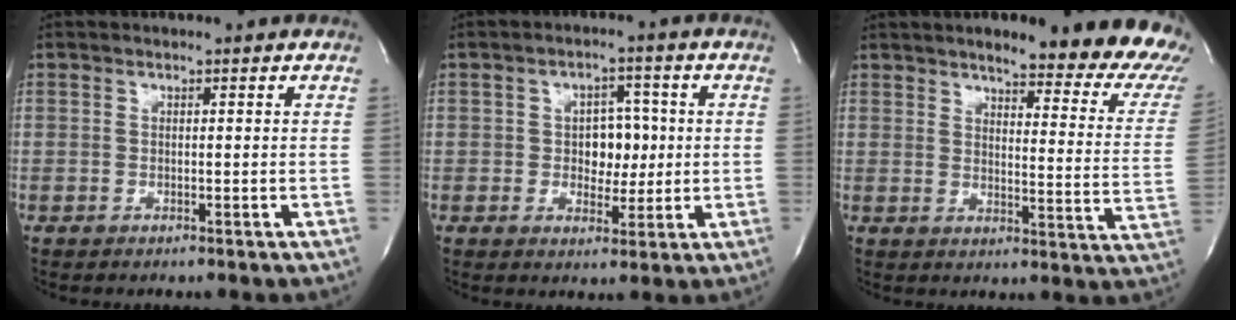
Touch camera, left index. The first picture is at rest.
{"total": 5.6, "force": [0.2, 3.8, 4.0], "torque": [-0.053, 0.014, 0.006]}
{"total": 21.6, "force": [18.7, 3.5, 10.2], "torque": [-0.119, -0.067, 0.204]}